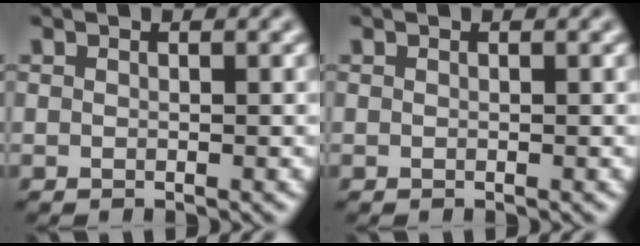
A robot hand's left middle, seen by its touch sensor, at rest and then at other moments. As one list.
[{"total": 0.0}]